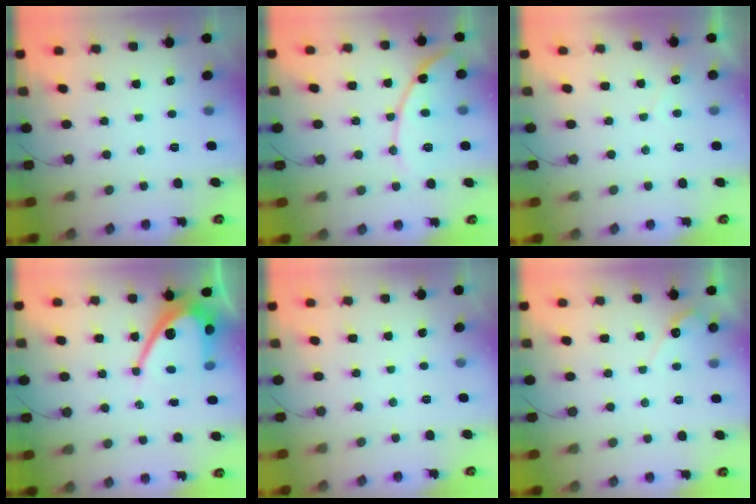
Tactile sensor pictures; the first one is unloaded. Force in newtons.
{"total": 13.9, "press": 13.9, "slide": 1.1}
{"total": 3.0, "press": 3.0, "slide": 0.1}
{"total": 12.8, "press": 12.8, "slide": 0.9}
{"total": 0.0}
{"total": 3.6, "press": 3.6, "slide": 0.3}